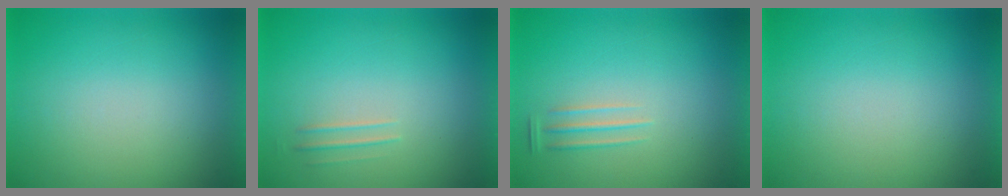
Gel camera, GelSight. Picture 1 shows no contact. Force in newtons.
{"total": 1.5}
{"total": 1.3}
{"total": 0.0}